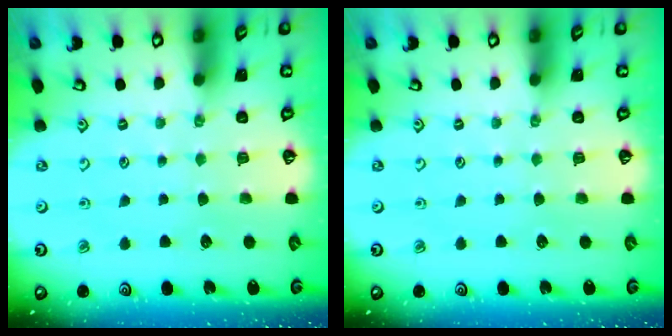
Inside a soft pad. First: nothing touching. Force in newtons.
{"total": 0.0}